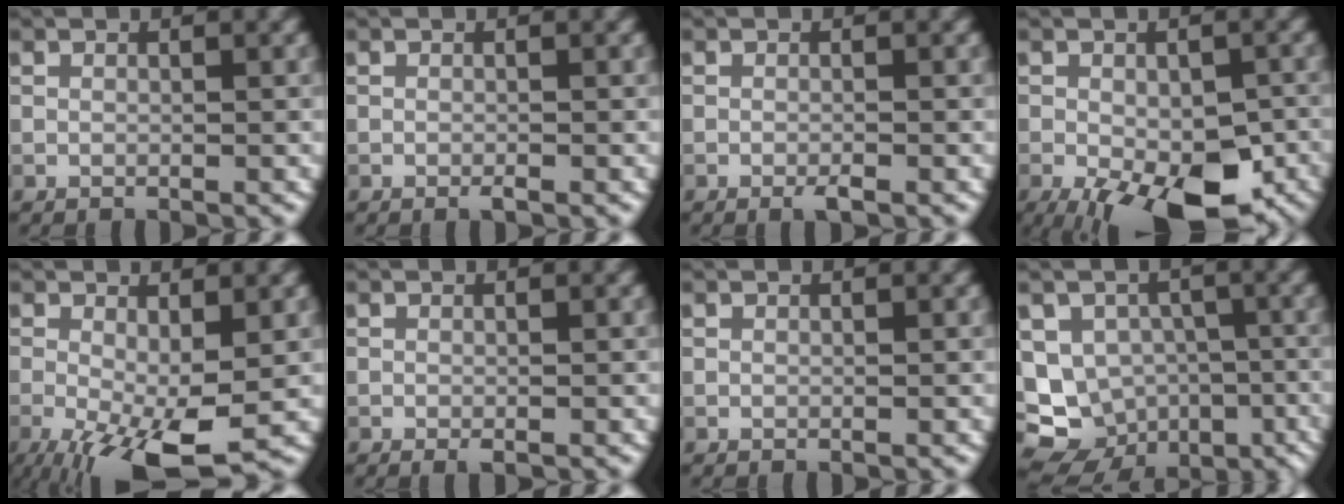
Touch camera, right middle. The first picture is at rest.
{"total": 0.5, "force": [-0.3, 0.1, 0.4], "torque": [-0.006, -0.002, -0.006]}
{"total": 1.0, "force": [-0.6, 0.1, 0.8], "torque": [-0.013, -0.003, -0.012]}
{"total": 11.6, "force": [-5.6, 5.1, 8.8], "torque": [-0.147, -0.034, -0.073]}
{"total": 8.1, "force": [-2.9, 2.6, 7.1], "torque": [-0.140, -0.018, -0.046]}
{"total": 0.7, "force": [-0.4, 0.1, 0.6], "torque": [-0.009, -0.004, -0.007]}
{"total": 0.0}
{"total": 13.2, "force": [-6.8, 10.7, 3.8], "torque": [-0.074, -0.037, -0.093]}